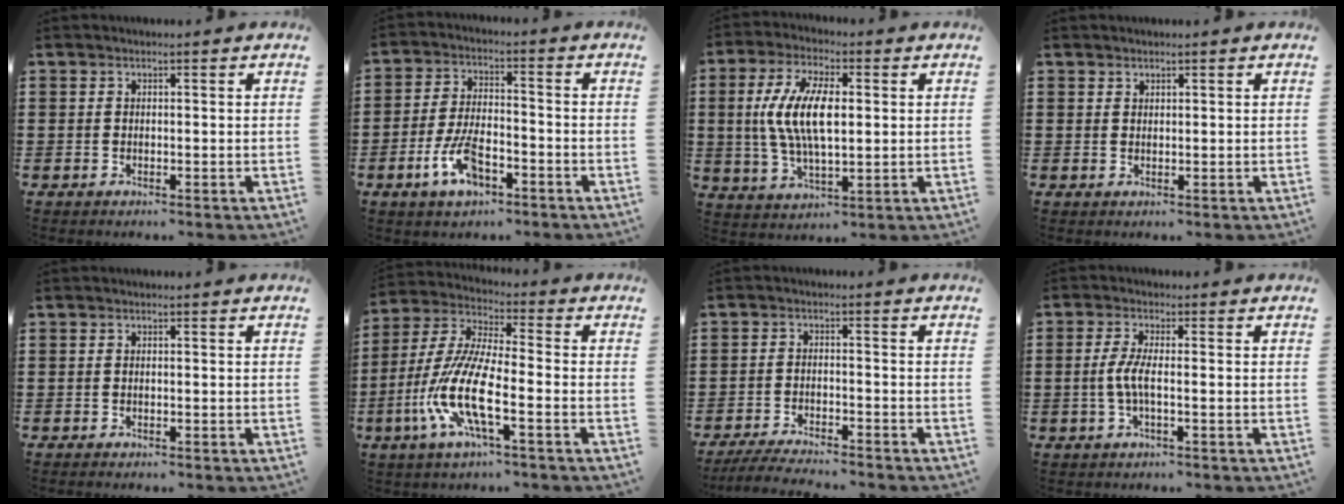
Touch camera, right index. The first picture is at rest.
{"total": 7.4, "force": [-3.6, 3.2, 5.6], "torque": [-0.131, -0.003, -0.071]}
{"total": 10.1, "force": [0.7, 4.2, 9.2], "torque": [-0.207, 0.002, 0.004]}
{"total": 0.8, "force": [0.7, 0.4, 0.0], "torque": [-0.001, 0.002, 0.014]}
{"total": 0.0}
{"total": 11.3, "force": [-4.6, 2.5, 10.0], "torque": [-0.252, -0.021, -0.101]}
{"total": 3.7, "force": [-3.6, 0.0, 0.9], "torque": [-0.021, -0.005, -0.075]}
{"total": 3.8, "force": [-0.6, 0.6, 3.7], "torque": [-0.097, -0.009, -0.024]}